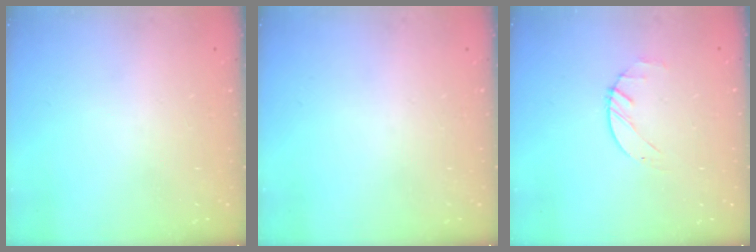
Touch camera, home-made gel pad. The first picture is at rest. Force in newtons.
{"total": 0.0}
{"total": 1.4, "press": 1.3, "slide": 0.2}